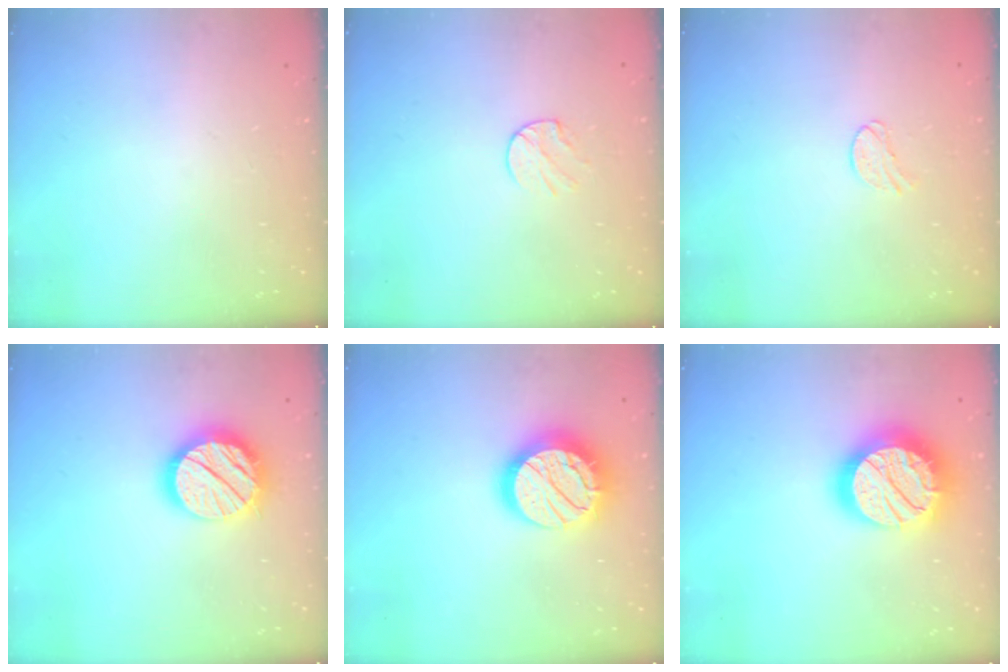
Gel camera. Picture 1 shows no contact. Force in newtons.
{"total": 6.0, "press": 6.0, "slide": 0.6}
{"total": 5.6, "press": 5.6, "slide": 0.5}
{"total": 16.9, "press": 16.8, "slide": 1.5}
{"total": 18.2, "press": 18.1, "slide": 1.1}
{"total": 24.1, "press": 24.0, "slide": 1.8}